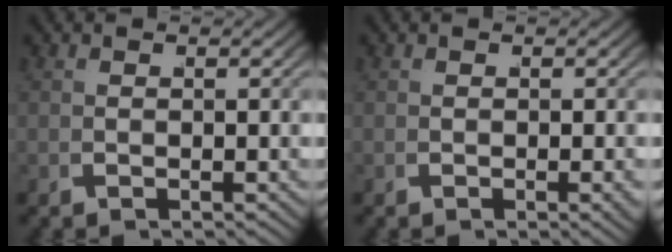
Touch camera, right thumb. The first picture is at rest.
{"total": 1.0, "force": [-0.2, 0.3, 0.9], "torque": [-0.015, 0.001, -0.002]}